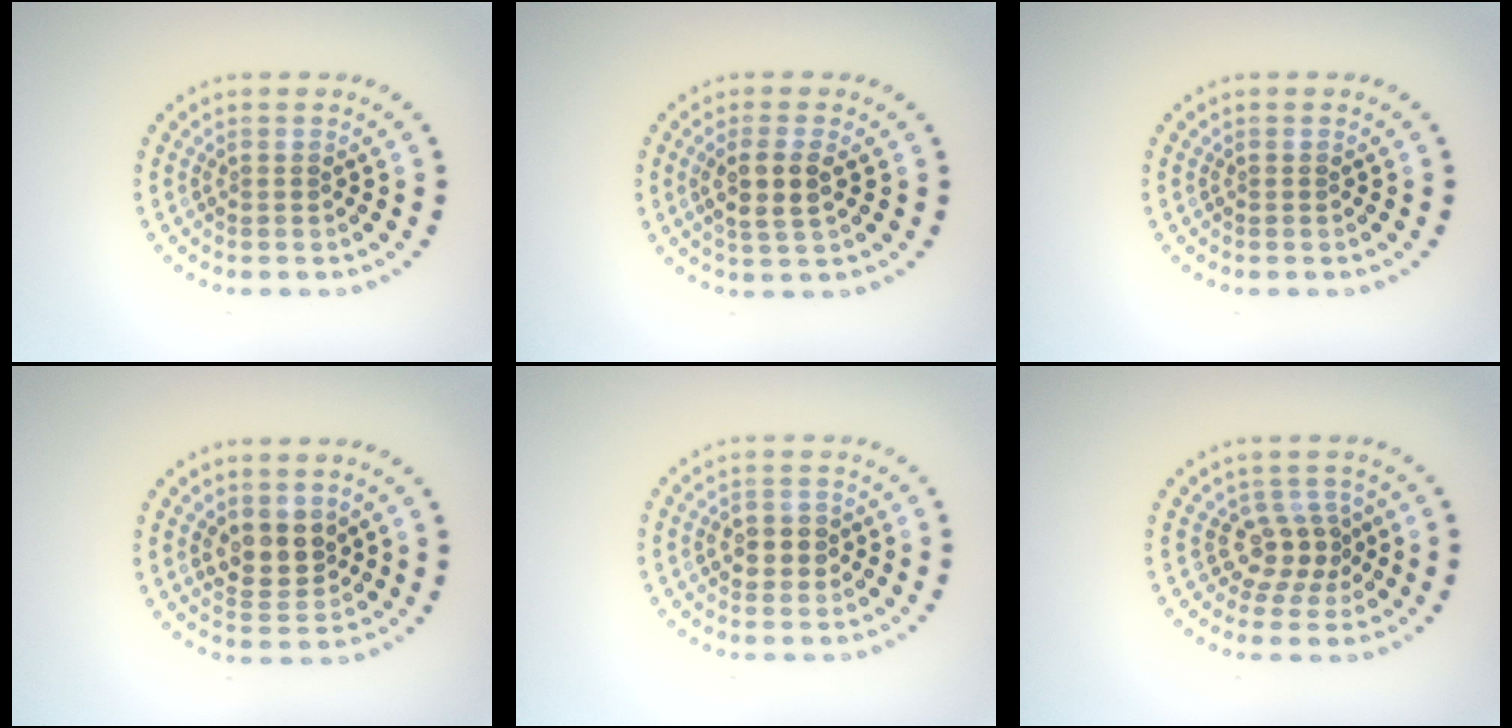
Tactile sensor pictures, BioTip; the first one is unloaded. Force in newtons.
{"total": 2.9, "press": 2.6, "slide": 1.3}
{"total": 0.0}
{"total": 3.0, "press": 2.8, "slide": 1.2}
{"total": 2.4, "press": 2.3, "slide": 0.6}
{"total": 2.7, "press": 2.2, "slide": 1.6}